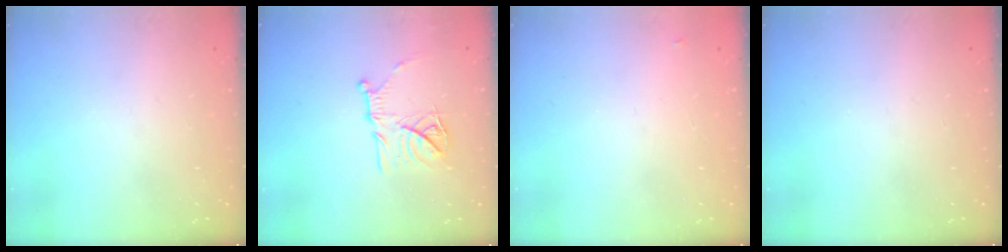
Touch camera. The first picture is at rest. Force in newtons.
{"total": 14.9, "press": 14.8, "slide": 1.4}
{"total": 2.8, "press": 2.8, "slide": 0.4}
{"total": 0.0}